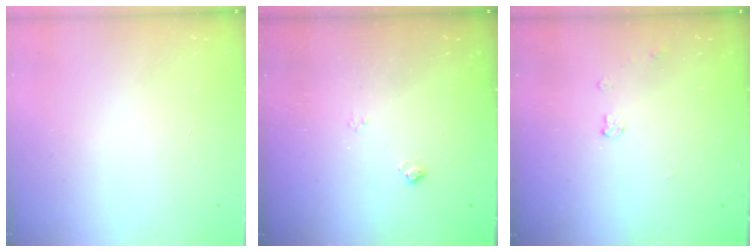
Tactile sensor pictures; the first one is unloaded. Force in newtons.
{"total": 4.3, "press": 4.2, "slide": 0.8}
{"total": 4.0, "press": 4.0, "slide": 0.1}